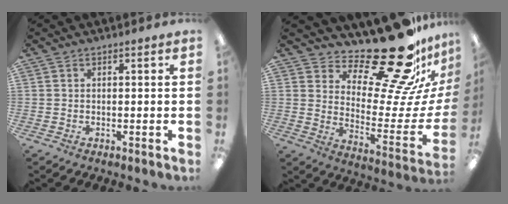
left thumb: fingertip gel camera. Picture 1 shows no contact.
{"total": 26.9, "force": [20.6, 8.7, 14.9], "torque": [-0.198, -0.156, 0.337]}